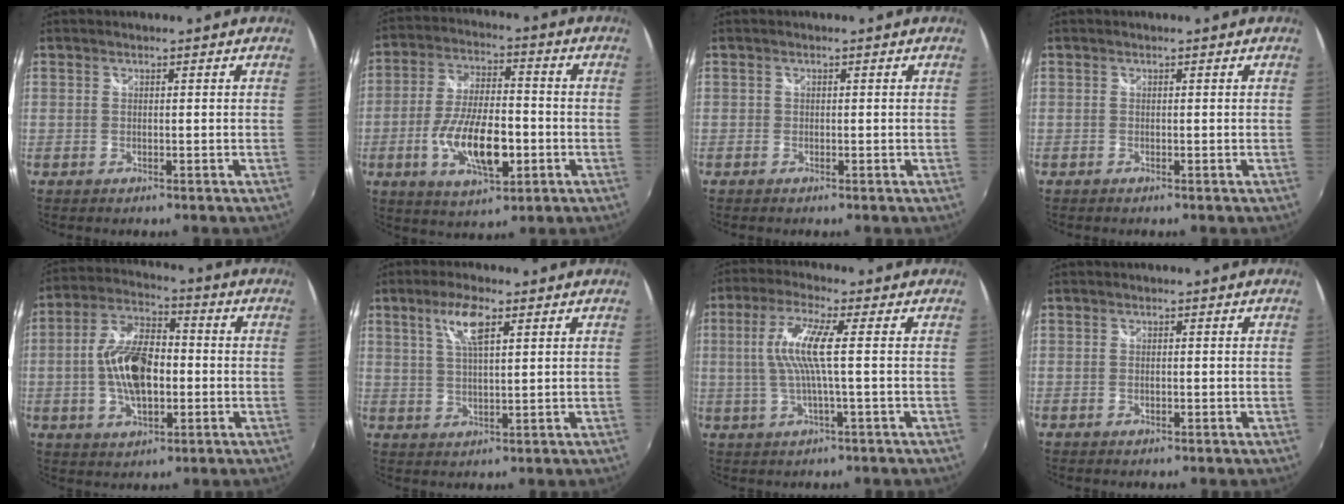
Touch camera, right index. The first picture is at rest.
{"total": 14.1, "force": [-4.1, 5.8, 12.2], "torque": [-0.239, -0.008, -0.068]}
{"total": 0.7, "force": [-0.4, 0.5, 0.0], "torque": [-0.002, -0.002, -0.011]}
{"total": 0.0}
{"total": 13.2, "force": [-1.5, 7.1, 11.0], "torque": [-0.212, 0.011, -0.028]}
{"total": 6.3, "force": [3.0, 1.8, 5.2], "torque": [-0.098, 0.006, 0.057]}
{"total": 8.1, "force": [0.3, 0.0, 8.1], "torque": [-0.163, 0.003, 0.011]}
{"total": 0.7, "force": [-0.1, 0.5, 0.5], "torque": [-0.010, 0.000, -0.003]}